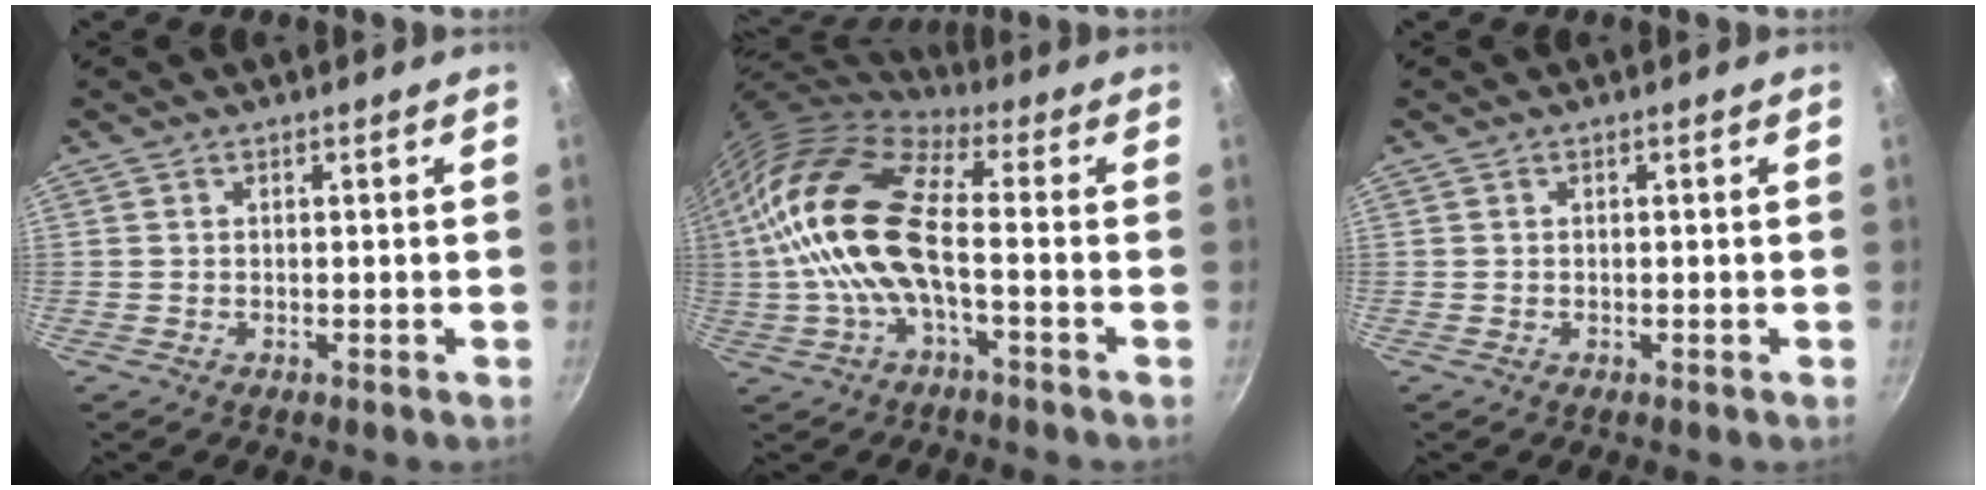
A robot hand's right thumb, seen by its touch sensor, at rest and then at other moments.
{"total": 18.0, "force": [-1.4, 7.4, 16.3], "torque": [-0.345, 0.040, -0.031]}
{"total": 0.0}